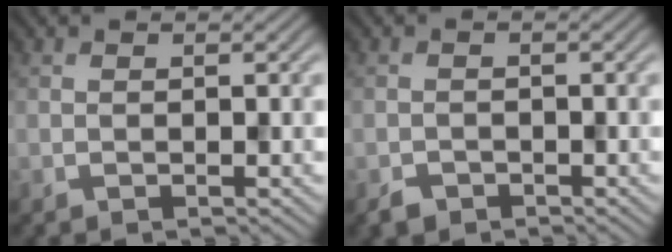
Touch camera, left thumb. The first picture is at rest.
{"total": 1.6, "force": [-1.2, 1.0, 0.3], "torque": [-0.003, -0.003, -0.027]}